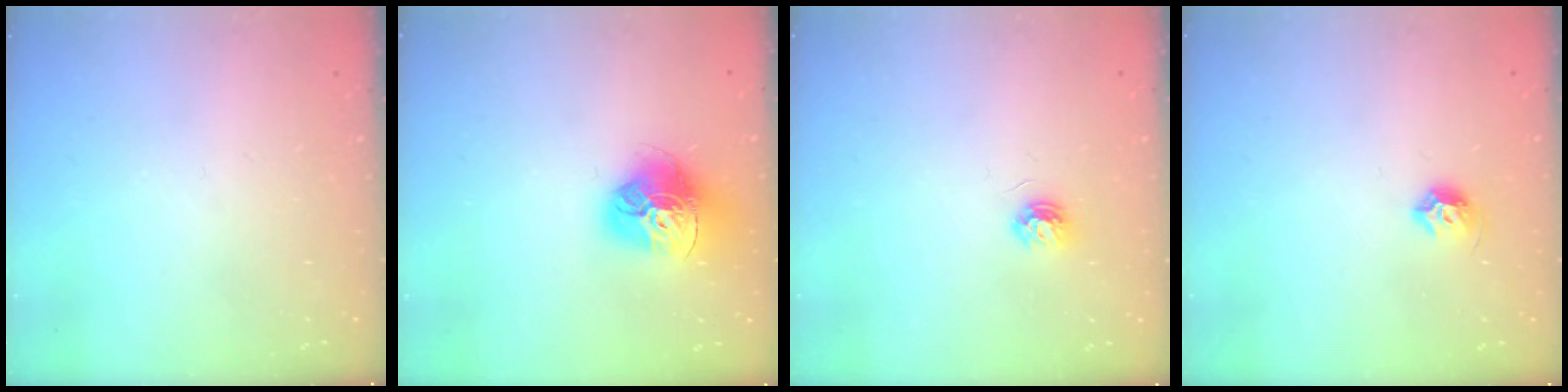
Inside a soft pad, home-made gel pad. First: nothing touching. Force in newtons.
{"total": 16.6, "press": 16.6, "slide": 1.6}
{"total": 4.7, "press": 4.6, "slide": 0.5}
{"total": 6.6, "press": 6.5, "slide": 1.2}